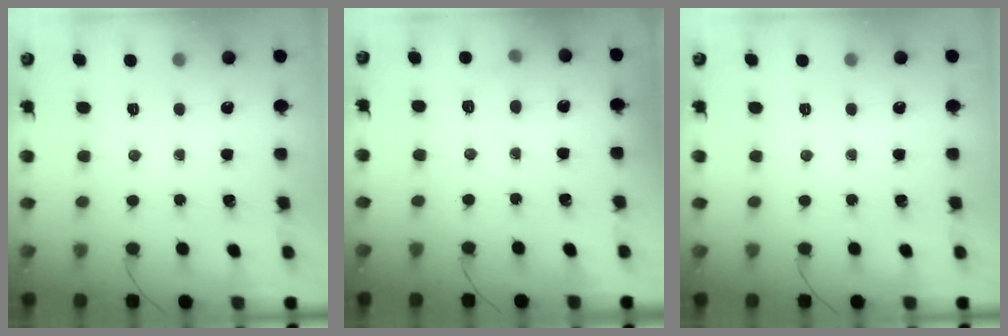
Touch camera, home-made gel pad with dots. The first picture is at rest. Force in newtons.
{"total": 7.5, "press": 7.4, "slide": 1.6}
{"total": 0.0}